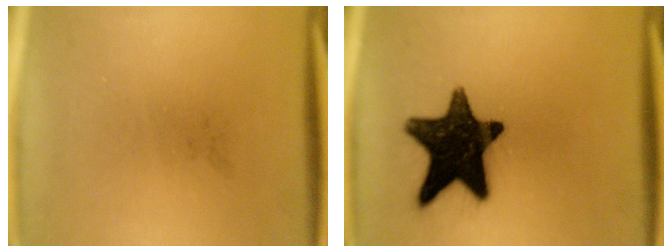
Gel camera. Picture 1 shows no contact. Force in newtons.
{"total": 16.6}